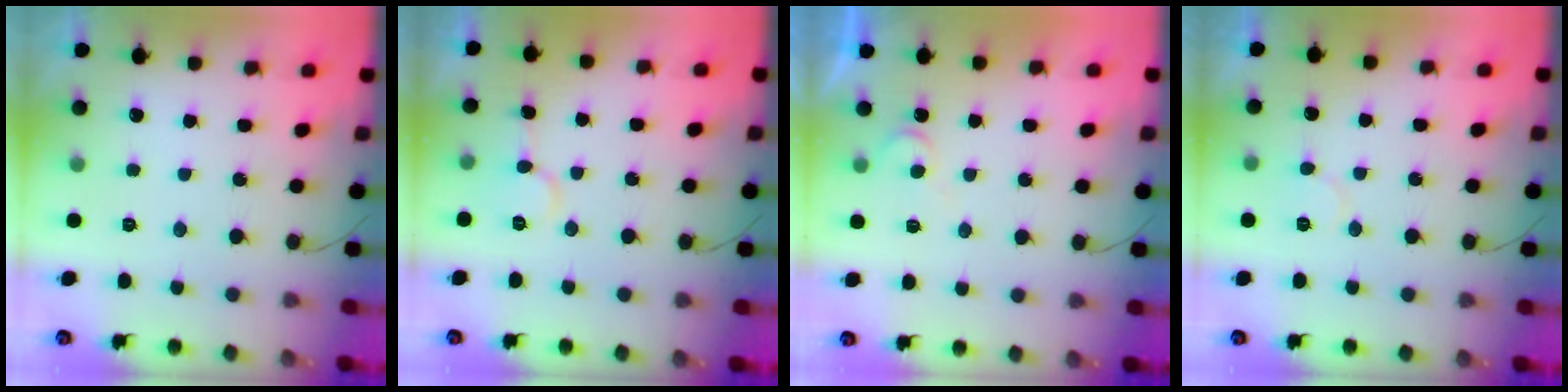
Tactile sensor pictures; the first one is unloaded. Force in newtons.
{"total": 6.7, "press": 6.7, "slide": 0.7}
{"total": 5.4, "press": 5.4, "slide": 0.5}
{"total": 5.5, "press": 5.5, "slide": 0.7}